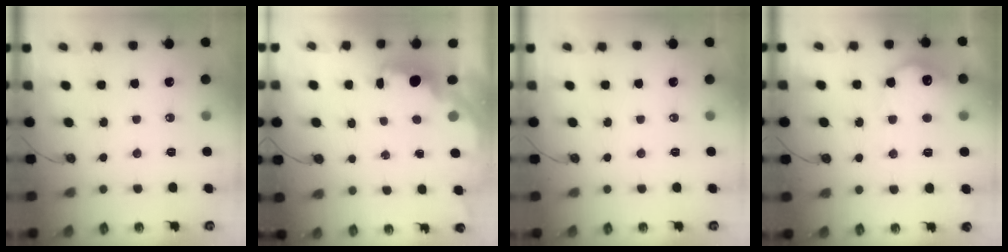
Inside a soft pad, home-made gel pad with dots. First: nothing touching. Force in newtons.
{"total": 2.0, "press": 1.8, "slide": 0.8}
{"total": 0.0}
{"total": 12.9, "press": 12.9, "slide": 0.7}